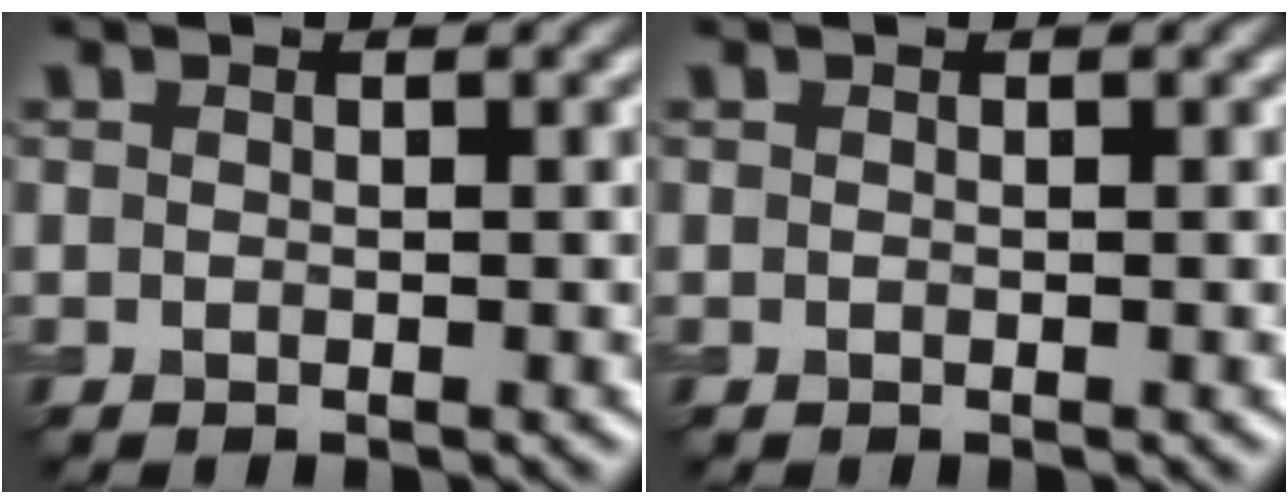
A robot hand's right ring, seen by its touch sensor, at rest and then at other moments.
{"total": 0.0}